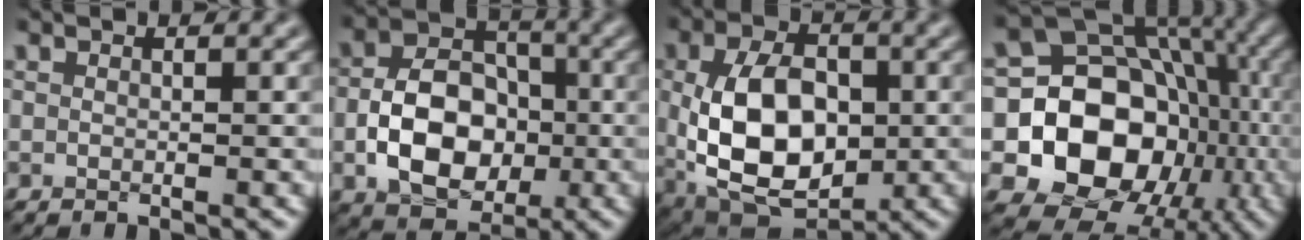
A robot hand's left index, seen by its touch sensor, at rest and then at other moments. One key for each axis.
{"total": 8.0, "fx": -1.8, "fy": 5.6, "fz": 5.5, "tx": -0.097, "ty": 0.004, "tz": -0.032}
{"total": 11.8, "fx": -1.0, "fy": 7.4, "fz": 9.1, "tx": -0.184, "ty": -0.013, "tz": -0.011}
{"total": 14.7, "fx": -2.8, "fy": 12.0, "fz": 8.0, "tx": -0.127, "ty": -0.008, "tz": -0.069}